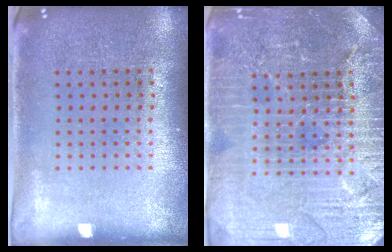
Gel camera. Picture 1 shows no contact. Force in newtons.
{"total": 4.5, "press": 4.2, "slide": 1.5}